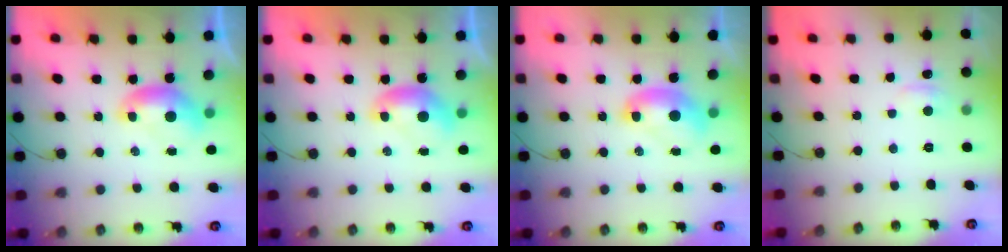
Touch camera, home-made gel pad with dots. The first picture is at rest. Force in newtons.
{"total": 0.0}
{"total": 2.0, "press": 2.0, "slide": 0.0}
{"total": 2.5, "press": 2.5, "slide": 0.6}